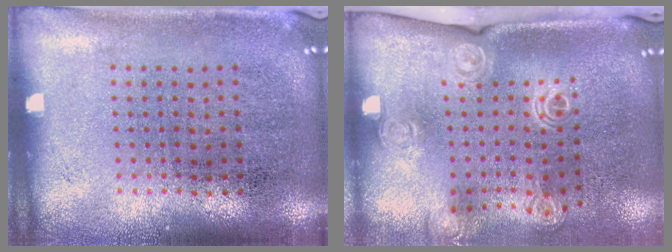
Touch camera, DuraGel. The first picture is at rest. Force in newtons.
{"total": 1.9, "press": 1.5, "slide": 1.3}